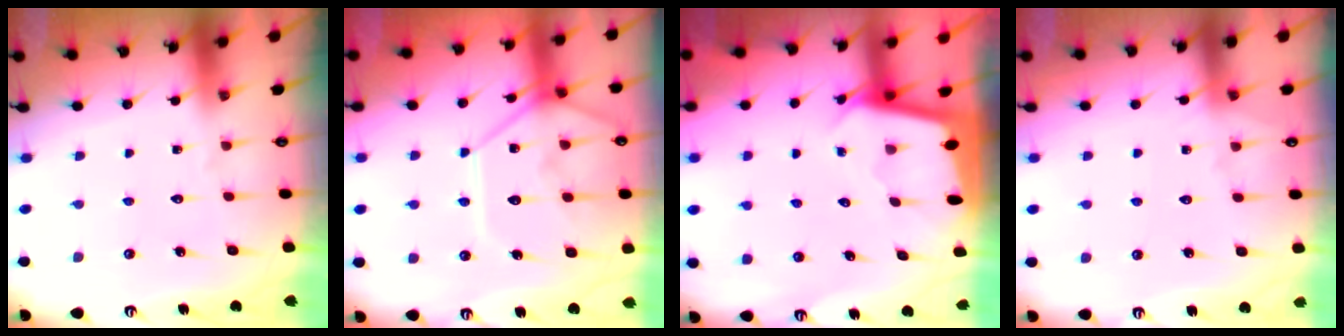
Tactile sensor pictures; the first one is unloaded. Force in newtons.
{"total": 13.7, "press": 13.6, "slide": 1.6}
{"total": 2.0, "press": 2.0, "slide": 0.1}
{"total": 3.6, "press": 3.6, "slide": 0.6}